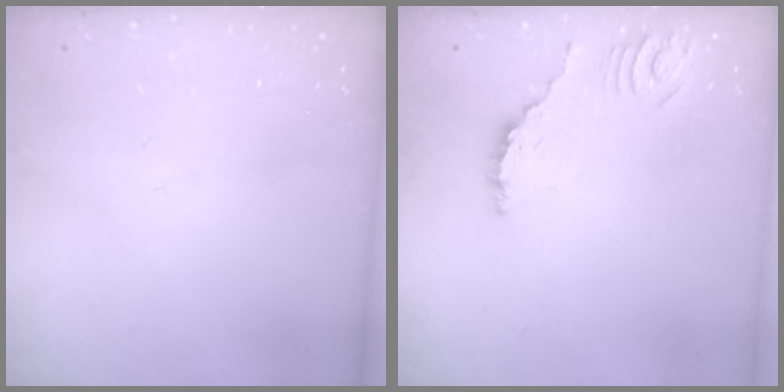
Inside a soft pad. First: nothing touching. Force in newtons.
{"total": 3.0, "press": 3.0, "slide": 0.1}